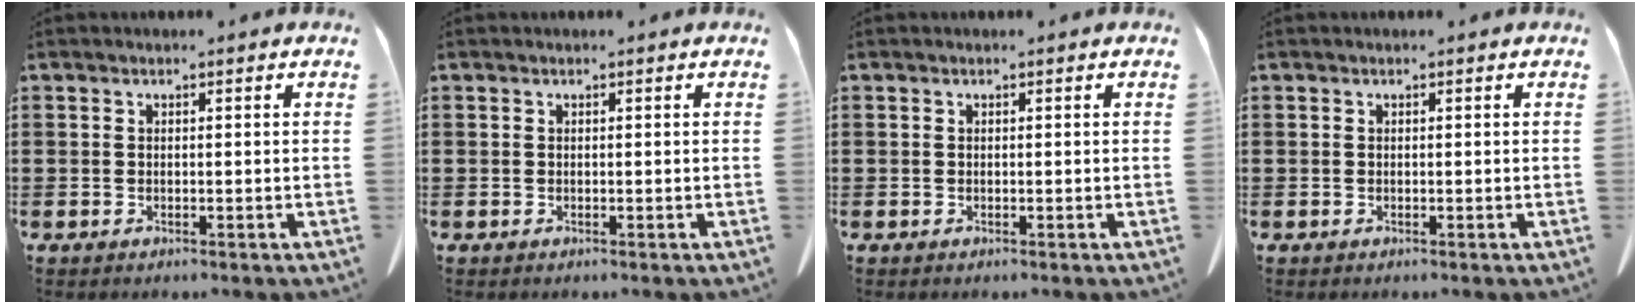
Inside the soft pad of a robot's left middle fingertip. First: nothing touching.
{"total": 0.0}
{"total": 0.0}
{"total": 0.0}